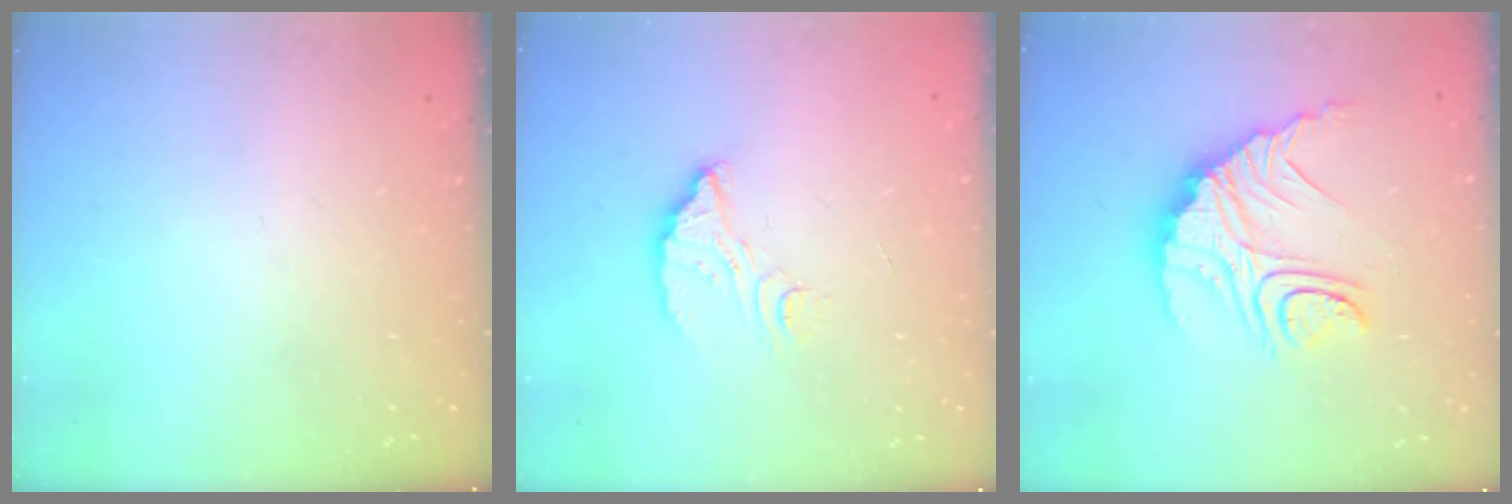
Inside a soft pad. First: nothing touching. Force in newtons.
{"total": 6.2, "press": 6.2, "slide": 0.3}
{"total": 14.7, "press": 14.7, "slide": 1.4}